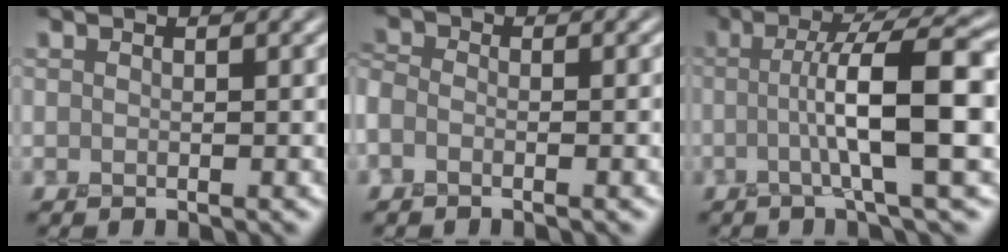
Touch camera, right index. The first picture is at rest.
{"total": 2.8, "force": [-1.2, 1.7, 1.9], "torque": [-0.023, 0.011, -0.034]}
{"total": 8.4, "force": [-0.6, 1.3, 8.3], "torque": [-0.124, 0.012, -0.015]}